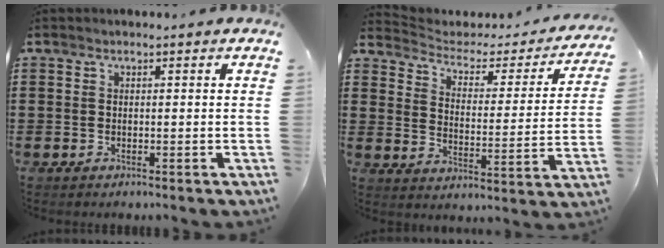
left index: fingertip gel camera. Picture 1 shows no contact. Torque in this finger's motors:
{"motor_torque": [2.14, 0.00, 0.00, -0.06]}